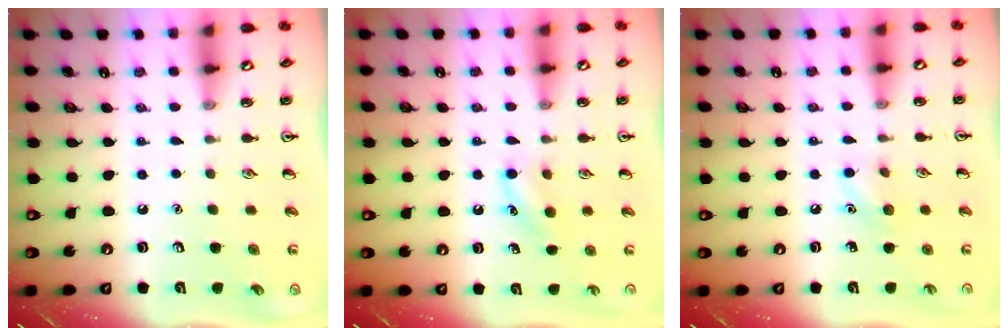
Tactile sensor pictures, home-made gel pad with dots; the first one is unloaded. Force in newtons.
{"total": 7.8, "press": 7.6, "slide": 1.8}
{"total": 6.4, "press": 6.2, "slide": 1.7}